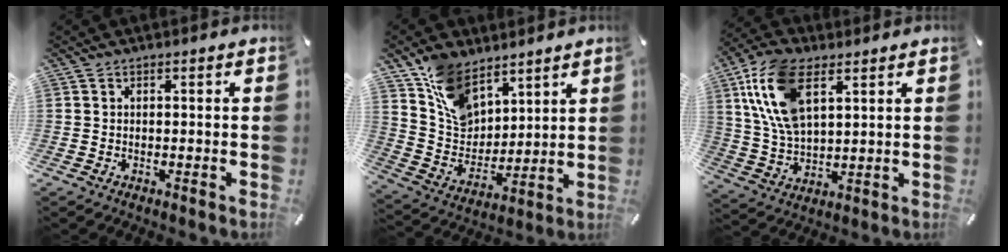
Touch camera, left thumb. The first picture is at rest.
{"total": 12.9, "force": [8.7, 8.0, 5.2], "torque": [-0.112, -0.048, 0.172]}
{"total": 14.6, "force": [6.6, 7.9, 10.4], "torque": [-0.255, -0.013, 0.114]}